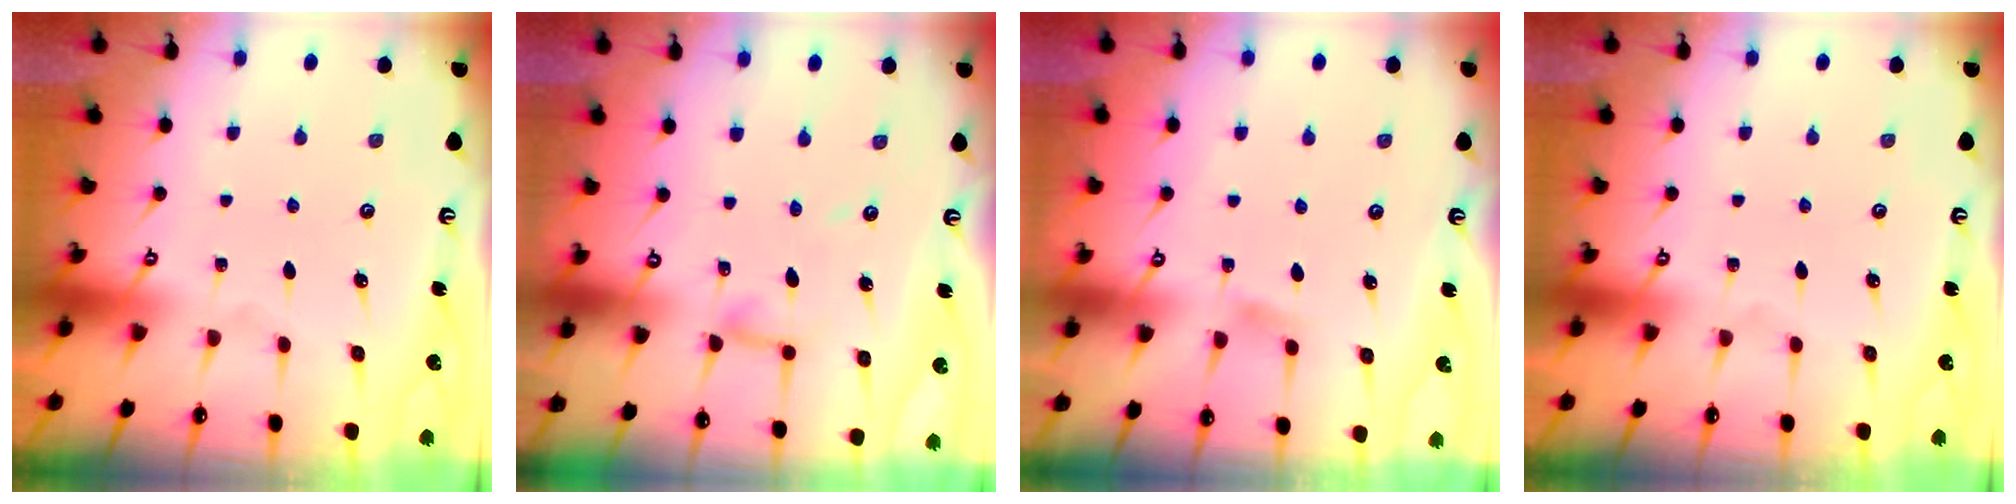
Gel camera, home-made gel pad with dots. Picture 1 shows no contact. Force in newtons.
{"total": 5.3, "press": 5.2, "slide": 0.4}
{"total": 3.7, "press": 3.6, "slide": 0.5}
{"total": 0.0}